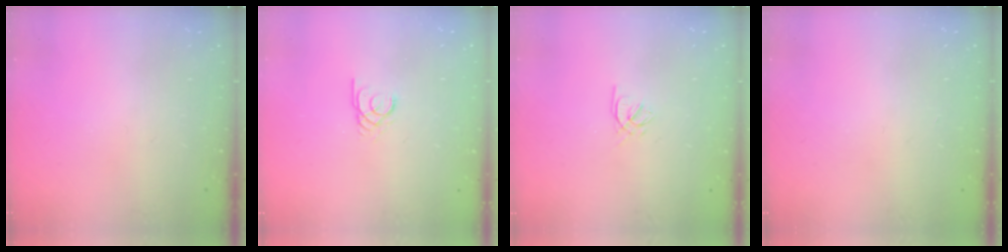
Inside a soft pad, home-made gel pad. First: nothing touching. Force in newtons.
{"total": 1.8, "press": 1.8, "slide": 0.2}
{"total": 2.1, "press": 2.0, "slide": 0.5}
{"total": 1.0, "press": 0.9, "slide": 0.2}